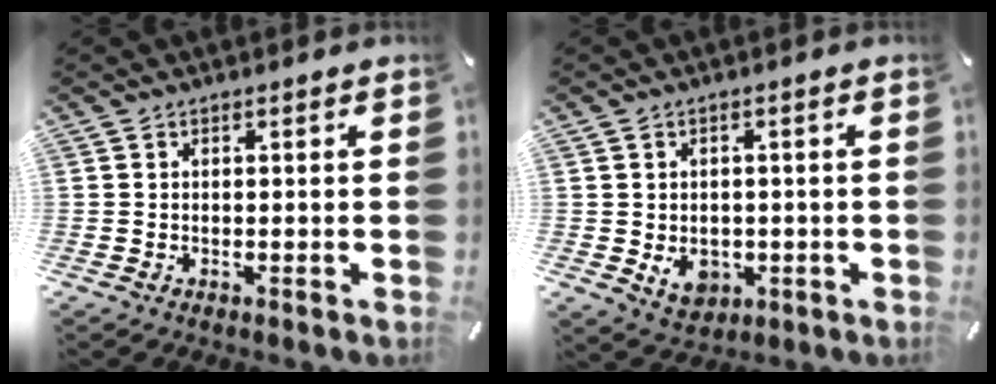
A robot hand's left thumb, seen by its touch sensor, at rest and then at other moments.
{"total": 5.9, "force": [-1.2, 4.9, 3.0], "torque": [-0.038, 0.000, -0.021]}